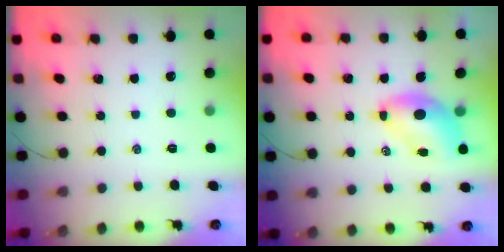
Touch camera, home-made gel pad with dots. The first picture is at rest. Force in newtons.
{"total": 7.0, "press": 6.8, "slide": 1.4}